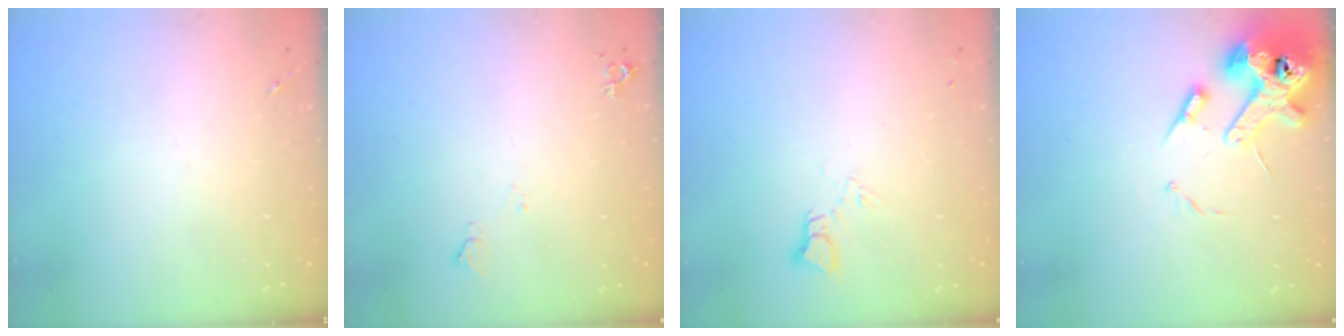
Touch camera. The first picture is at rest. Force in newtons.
{"total": 5.2, "press": 5.1, "slide": 1.1}
{"total": 3.4, "press": 3.4, "slide": 0.1}
{"total": 14.4, "press": 14.2, "slide": 2.1}